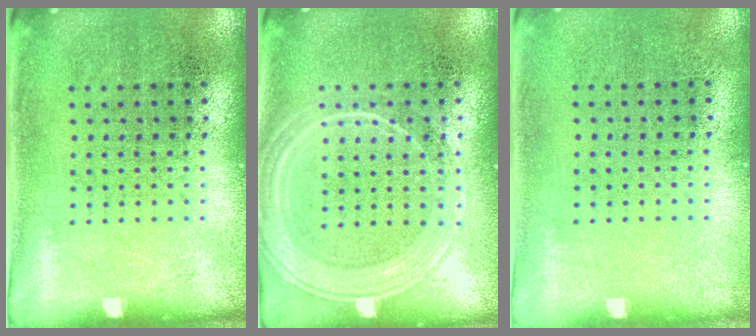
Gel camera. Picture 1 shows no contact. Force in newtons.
{"total": 1.8, "press": 1.8, "slide": 0.4}
{"total": 0.0}